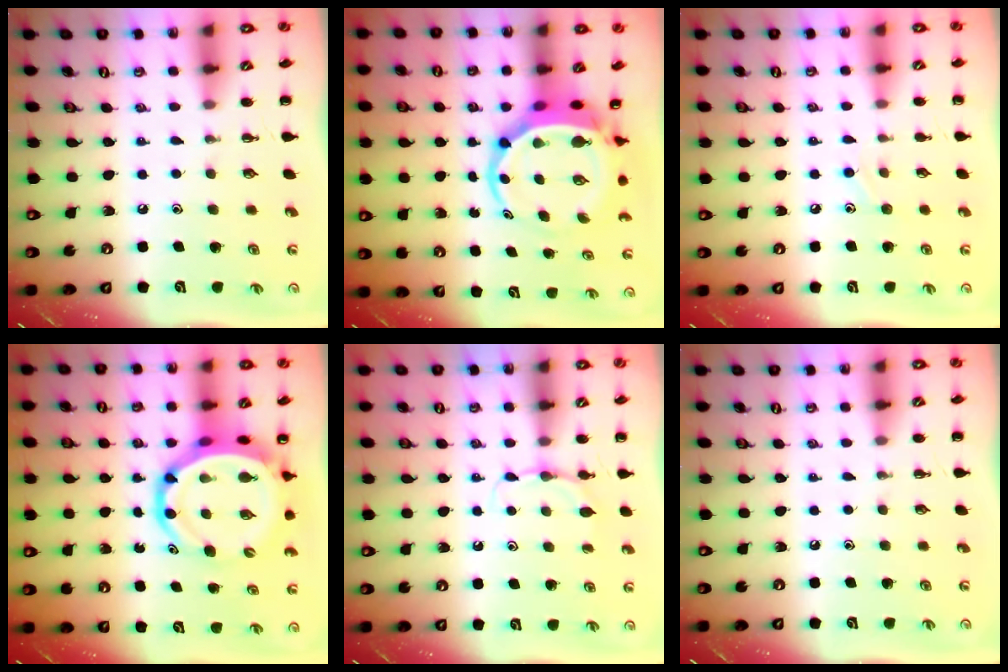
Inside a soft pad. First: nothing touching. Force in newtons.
{"total": 7.1, "press": 6.9, "slide": 2.0}
{"total": 5.5, "press": 5.3, "slide": 1.7}
{"total": 12.6, "press": 12.1, "slide": 3.5}
{"total": 5.1, "press": 4.9, "slide": 1.6}
{"total": 0.0}